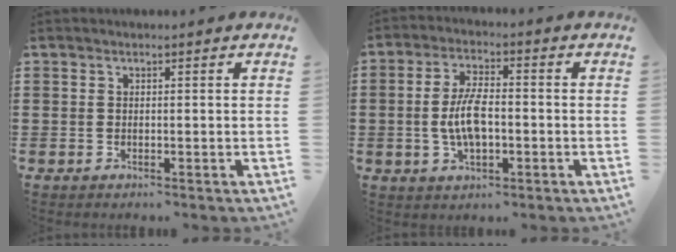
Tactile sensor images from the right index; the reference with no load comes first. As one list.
[{"total": 6.9, "force": [-0.9, 3.0, 6.2], "torque": [-0.137, -0.001, -0.023]}]